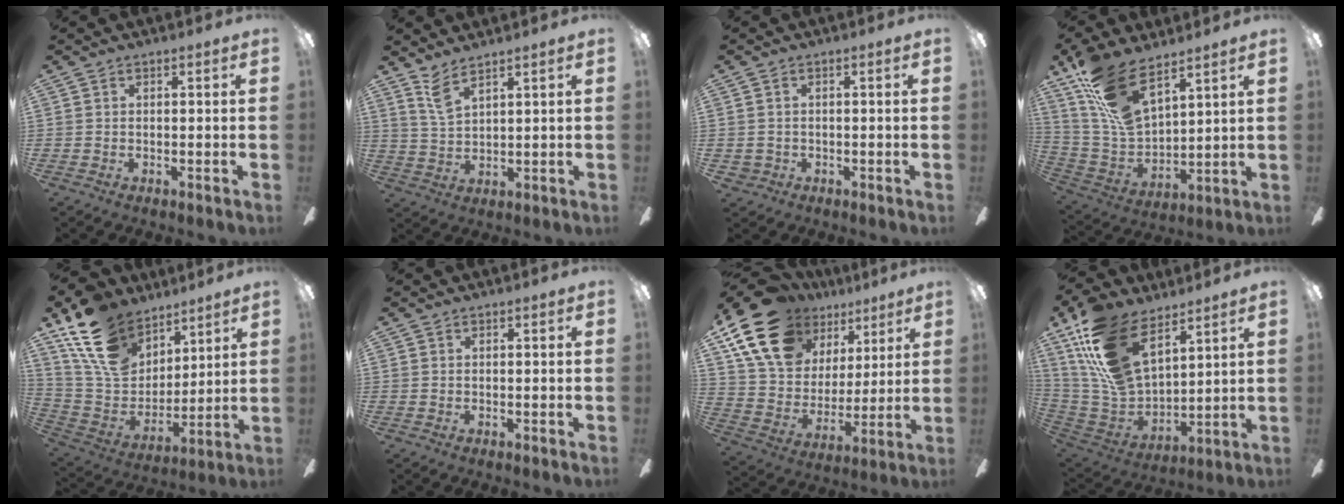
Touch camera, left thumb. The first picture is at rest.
{"total": 5.7, "force": [4.5, 1.4, 3.2], "torque": [-0.074, -0.018, 0.082]}
{"total": 1.6, "force": [-0.3, 1.5, 0.4], "torque": [-0.009, 0.003, -0.008]}
{"total": 16.5, "force": [11.5, 6.6, 9.8], "torque": [-0.216, -0.064, 0.209]}
{"total": 20.0, "force": [12.5, 12.6, 9.1], "torque": [-0.202, -0.056, 0.239]}
{"total": 0.0}
{"total": 20.6, "force": [12.4, 13.0, 10.0], "torque": [-0.189, -0.051, 0.233]}
{"total": 21.7, "force": [12.7, 11.2, 13.6], "torque": [-0.317, -0.063, 0.233]}